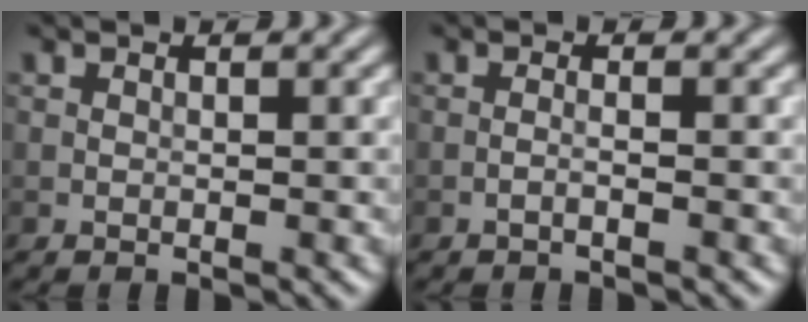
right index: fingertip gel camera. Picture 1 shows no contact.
{"total": 0.9, "force": [-0.5, 0.1, 0.7], "torque": [-0.010, 0.003, -0.014]}